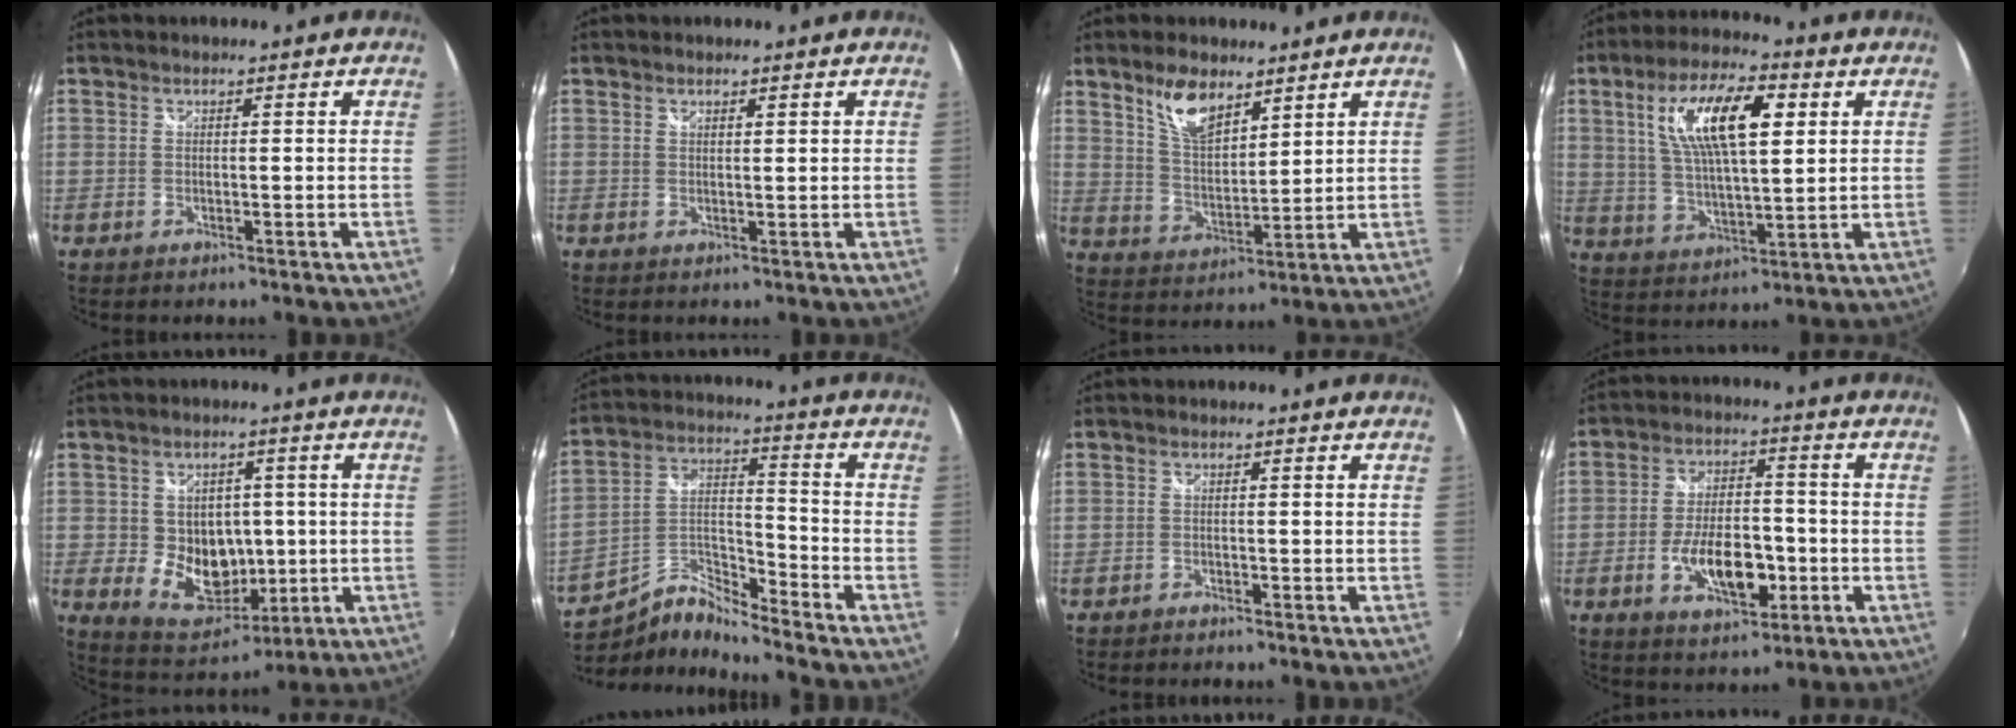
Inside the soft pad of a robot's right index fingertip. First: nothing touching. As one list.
[{"total": 0.9, "force": [0.7, 0.3, 0.5], "torque": [-0.006, 0.001, 0.011]}, {"total": 8.8, "force": [5.9, 3.7, 5.3], "torque": [-0.094, 0.005, 0.117]}, {"total": 14.7, "force": [4.9, 5.2, 12.8], "torque": [-0.237, 0.016, 0.089]}, {"total": 10.6, "force": [-0.6, 8.9, 5.8], "torque": [-0.116, 0.001, 0.012]}, {"total": 8.5, "force": [-7.2, 2.5, 3.8], "torque": [-0.086, 0.022, -0.150]}, {"total": 1.1, "force": [-1.0, 0.3, 0.1], "torque": [-0.008, -0.003, -0.021]}, {"total": 11.6, "force": [-3.6, 5.8, 9.4], "torque": [-0.178, 0.004, -0.053]}]